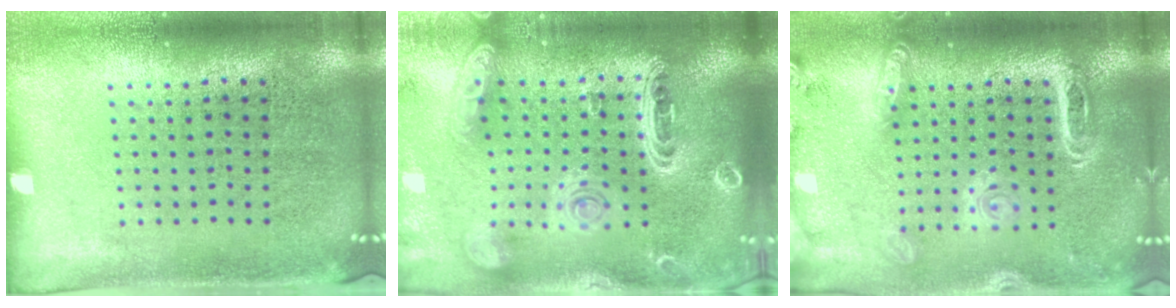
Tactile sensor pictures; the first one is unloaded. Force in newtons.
{"total": 3.0, "press": 2.5, "slide": 1.6}
{"total": 2.0, "press": 1.8, "slide": 0.8}